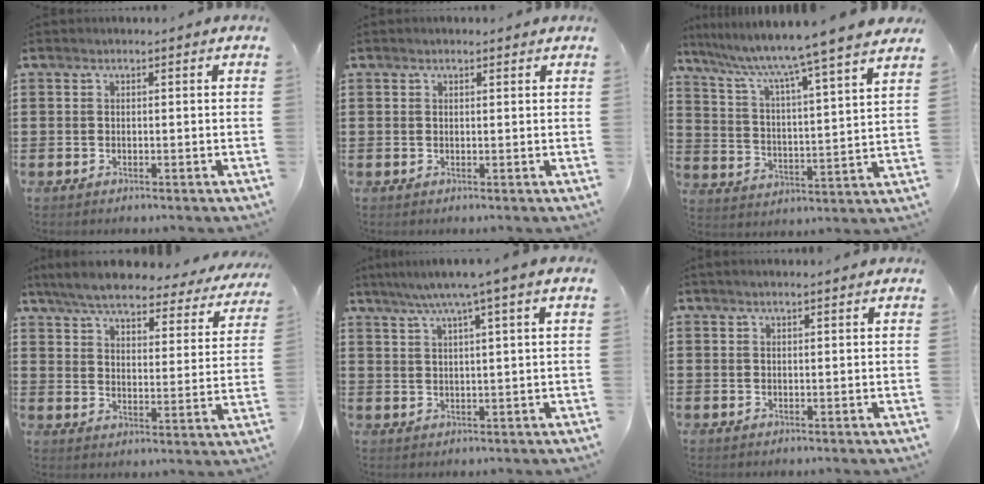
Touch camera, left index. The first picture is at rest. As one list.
[{"total": 0.8, "force": [0.6, 0.3, 0.4], "torque": [-0.008, 0.003, 0.011]}, {"total": 7.4, "force": [6.3, -1.8, 3.4], "torque": [-0.093, -0.060, 0.094]}, {"total": 6.5, "force": [5.9, 1.0, 2.4], "torque": [-0.075, -0.035, 0.102]}, {"total": 4.9, "force": [3.3, -0.7, 3.6], "torque": [-0.079, -0.008, 0.053]}, {"total": 1.2, "force": [1.0, 0.1, 0.7], "torque": [-0.014, 0.002, 0.018]}]